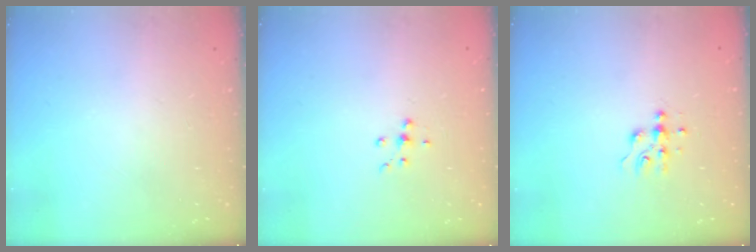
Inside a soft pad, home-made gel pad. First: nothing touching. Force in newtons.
{"total": 6.2, "press": 6.2, "slide": 0.7}
{"total": 6.4, "press": 6.3, "slide": 0.6}